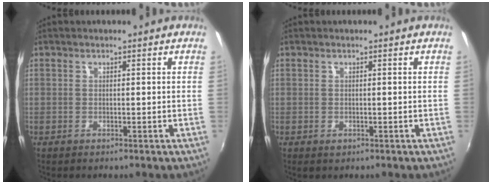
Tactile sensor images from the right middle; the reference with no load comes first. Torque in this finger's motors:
{"motor_torque": [0.08, -0.16, 0.00, 0.02]}